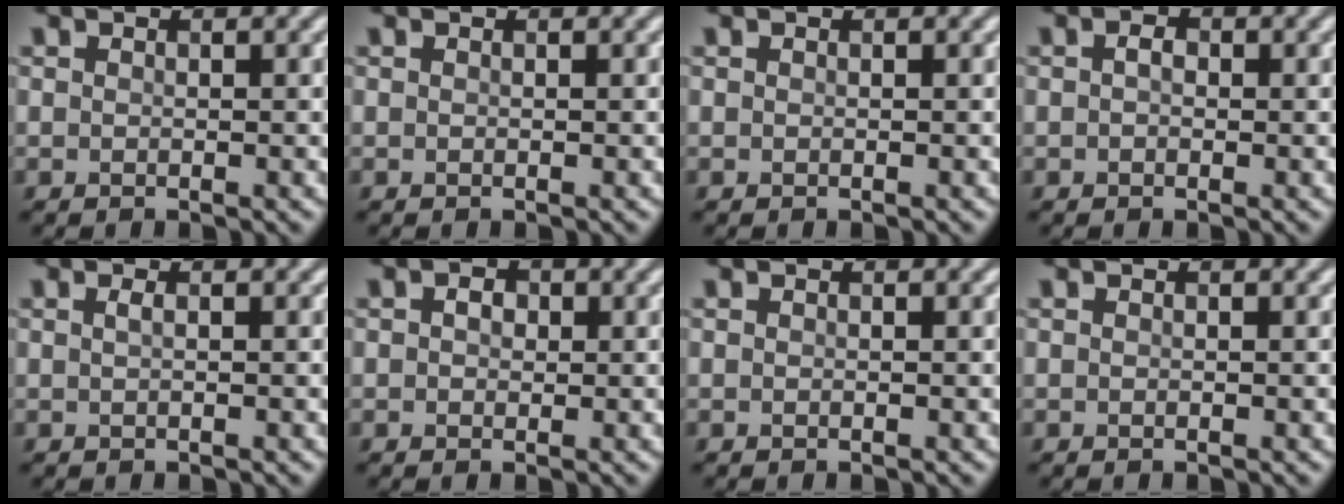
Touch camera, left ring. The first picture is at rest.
{"total": 0.0}
{"total": 0.0}
{"total": 1.2, "force": [0.2, 0.8, 0.9], "torque": [-0.012, -0.002, -0.002]}
{"total": 0.6, "force": [0.2, 0.2, 0.6], "torque": [-0.012, 0.006, 0.002]}
{"total": 1.4, "force": [0.4, 1.1, 0.8], "torque": [-0.011, 0.002, -0.002]}
{"total": 0.0}
{"total": 0.0}